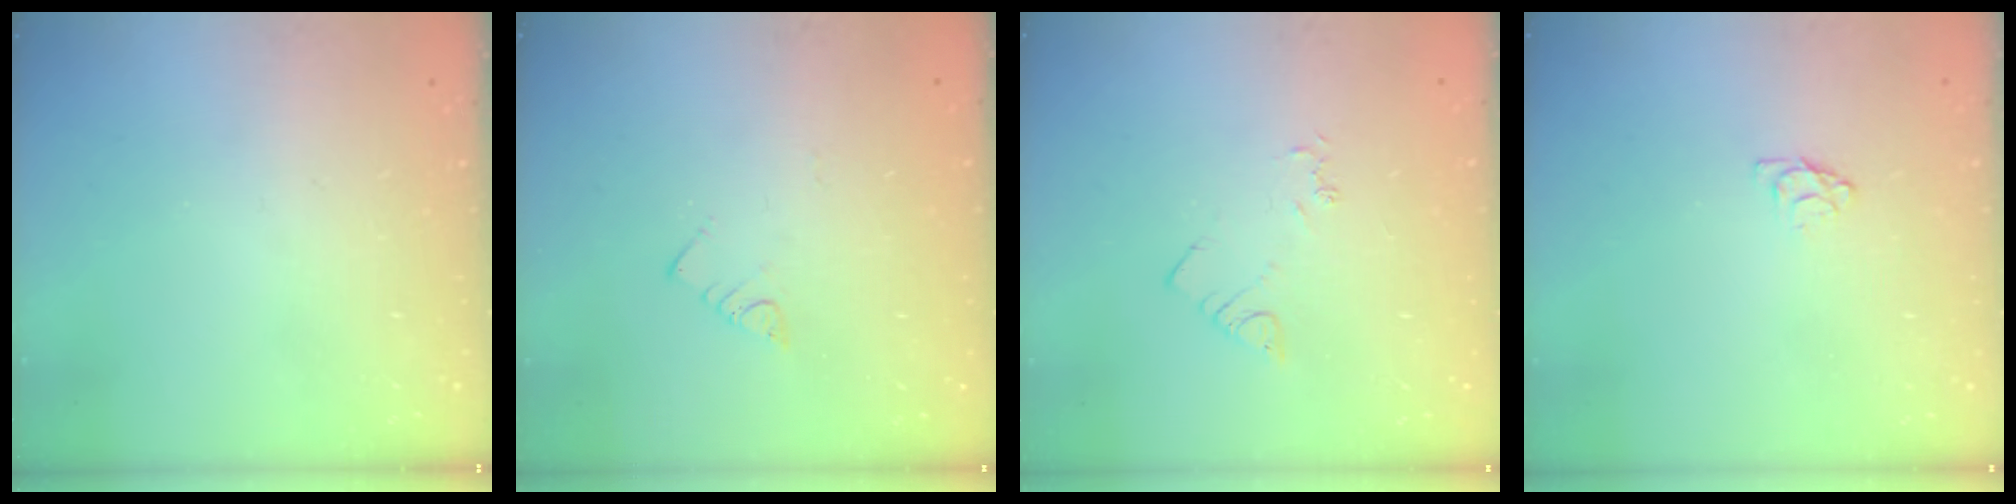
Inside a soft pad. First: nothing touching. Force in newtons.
{"total": 3.2, "press": 3.2, "slide": 0.2}
{"total": 2.3, "press": 2.3, "slide": 0.3}
{"total": 3.7, "press": 3.7, "slide": 0.4}